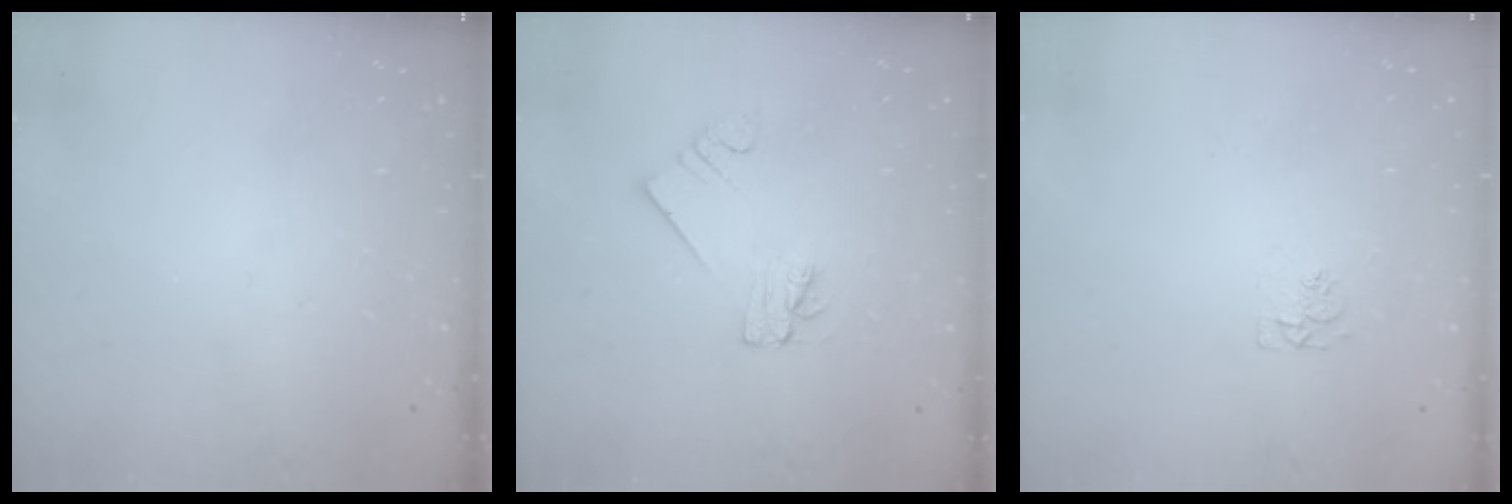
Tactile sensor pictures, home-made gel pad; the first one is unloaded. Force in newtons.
{"total": 2.2, "press": 2.2, "slide": 0.1}
{"total": 4.3, "press": 4.3, "slide": 0.8}